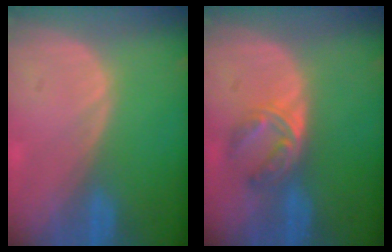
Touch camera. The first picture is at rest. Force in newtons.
{"total": 5.7, "press": 4.5, "slide": 3.5}